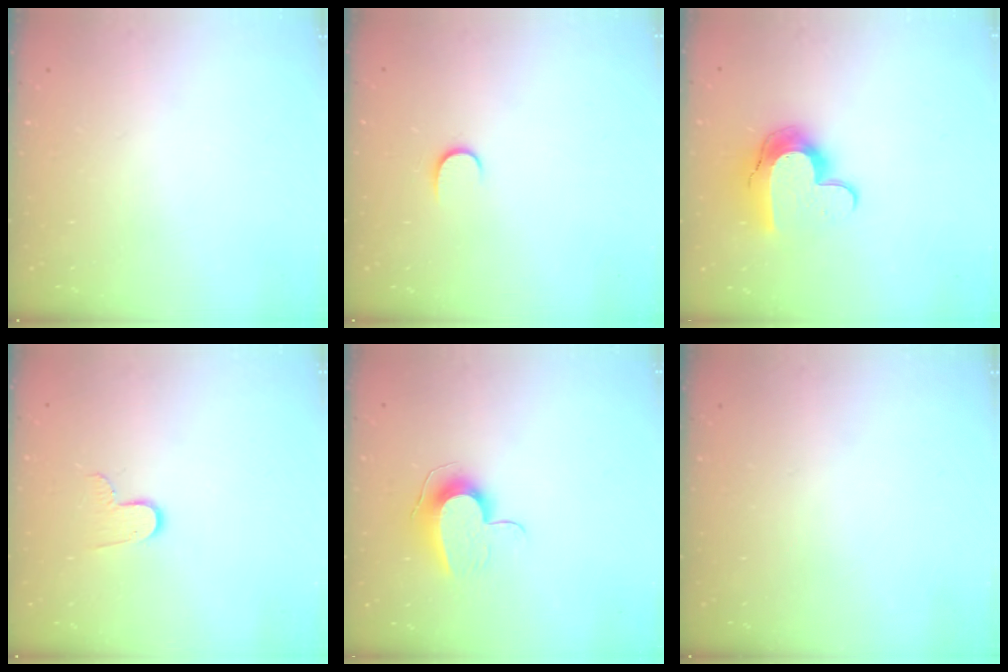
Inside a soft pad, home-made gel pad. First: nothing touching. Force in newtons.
{"total": 5.3, "press": 5.3, "slide": 0.5}
{"total": 11.9, "press": 11.9, "slide": 0.6}
{"total": 7.6, "press": 7.6, "slide": 0.6}
{"total": 9.4, "press": 9.4, "slide": 0.6}
{"total": 0.0}